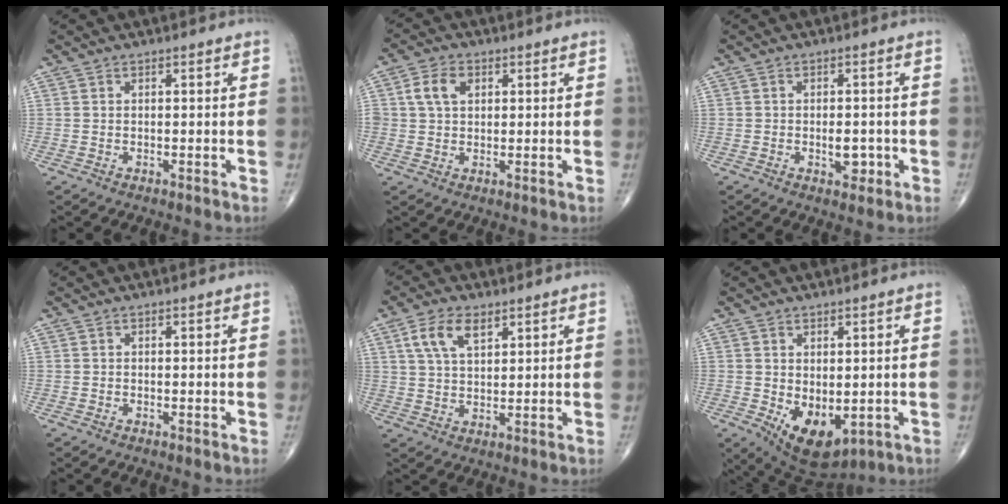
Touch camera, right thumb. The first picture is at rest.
{"total": 5.3, "force": [1.6, 3.7, 3.4], "torque": [-0.057, 0.005, 0.027]}
{"total": 3.5, "force": [-0.8, 2.0, 2.7], "torque": [-0.025, 0.002, -0.007]}
{"total": 0.0}
{"total": 7.2, "force": [3.6, 3.8, 4.9], "torque": [-0.086, -0.010, 0.070]}
{"total": 9.9, "force": [-1.9, 5.7, 7.9], "torque": [-0.112, -0.011, -0.004]}